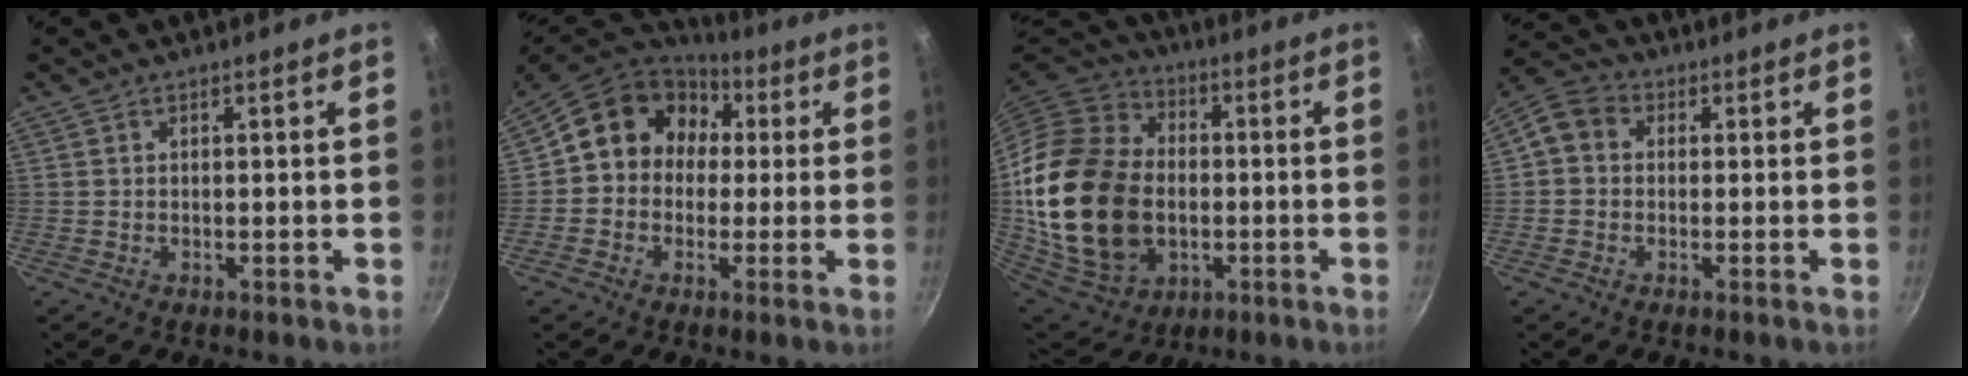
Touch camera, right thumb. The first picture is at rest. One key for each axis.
{"total": 13.7, "fx": 2.0, "fy": 11.9, "fz": 6.5, "tx": -0.074, "ty": 0.033, "tz": 0.010}
{"total": 27.7, "fx": -1.7, "fy": 19.9, "fz": 19.2, "tx": -0.373, "ty": 0.018, "tz": -0.015}
{"total": 5.4, "fx": 0.2, "fy": 4.6, "fz": 2.9, "tx": -0.047, "ty": 0.016, "tz": -0.017}